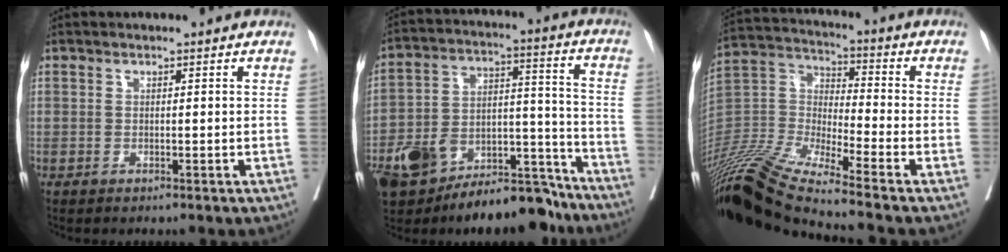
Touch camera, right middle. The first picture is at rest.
{"total": 18.8, "force": [-14.6, 7.2, 9.5], "torque": [-0.162, 0.037, -0.243]}
{"total": 16.7, "force": [-14.3, -0.3, 8.7], "torque": [-0.190, 0.000, -0.278]}